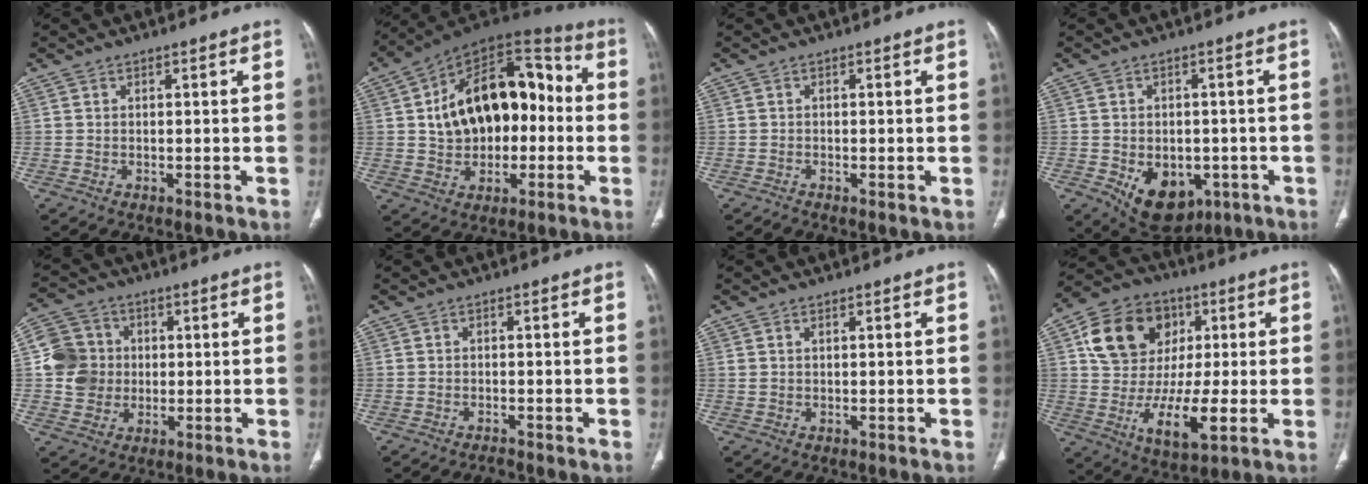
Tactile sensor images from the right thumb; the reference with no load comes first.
{"total": 22.4, "force": [0.8, 14.2, 17.2], "torque": [-0.240, 0.042, 0.013]}
{"total": 0.6, "force": [-0.4, 0.1, 0.4], "torque": [-0.008, -0.004, -0.012]}
{"total": 11.8, "force": [-4.2, 8.1, 7.5], "torque": [-0.086, 0.004, -0.043]}
{"total": 9.9, "force": [0.2, 9.3, 3.4], "torque": [-0.045, 0.014, 0.003]}
{"total": 0.9, "force": [-0.9, 0.0, 0.2], "torque": [-0.010, 0.003, -0.016]}
{"total": 0.8, "force": [0.4, 0.4, 0.5], "torque": [-0.012, 0.007, 0.013]}
{"total": 19.0, "force": [2.3, 13.8, 12.9], "torque": [-0.194, 0.003, 0.040]}